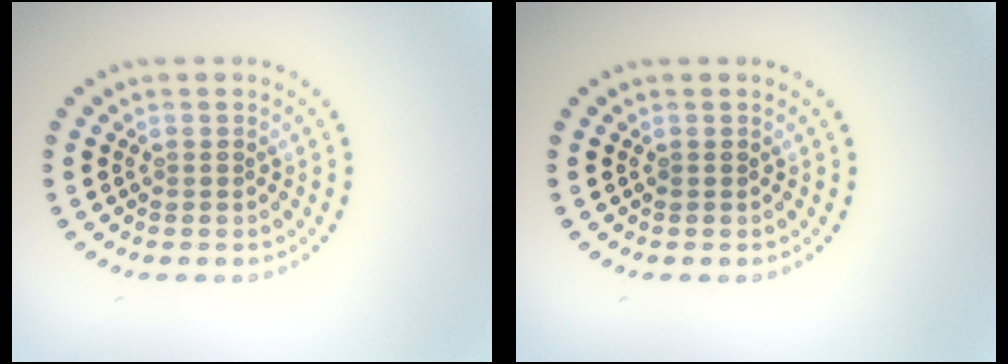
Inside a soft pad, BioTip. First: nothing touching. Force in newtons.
{"total": 0.0}